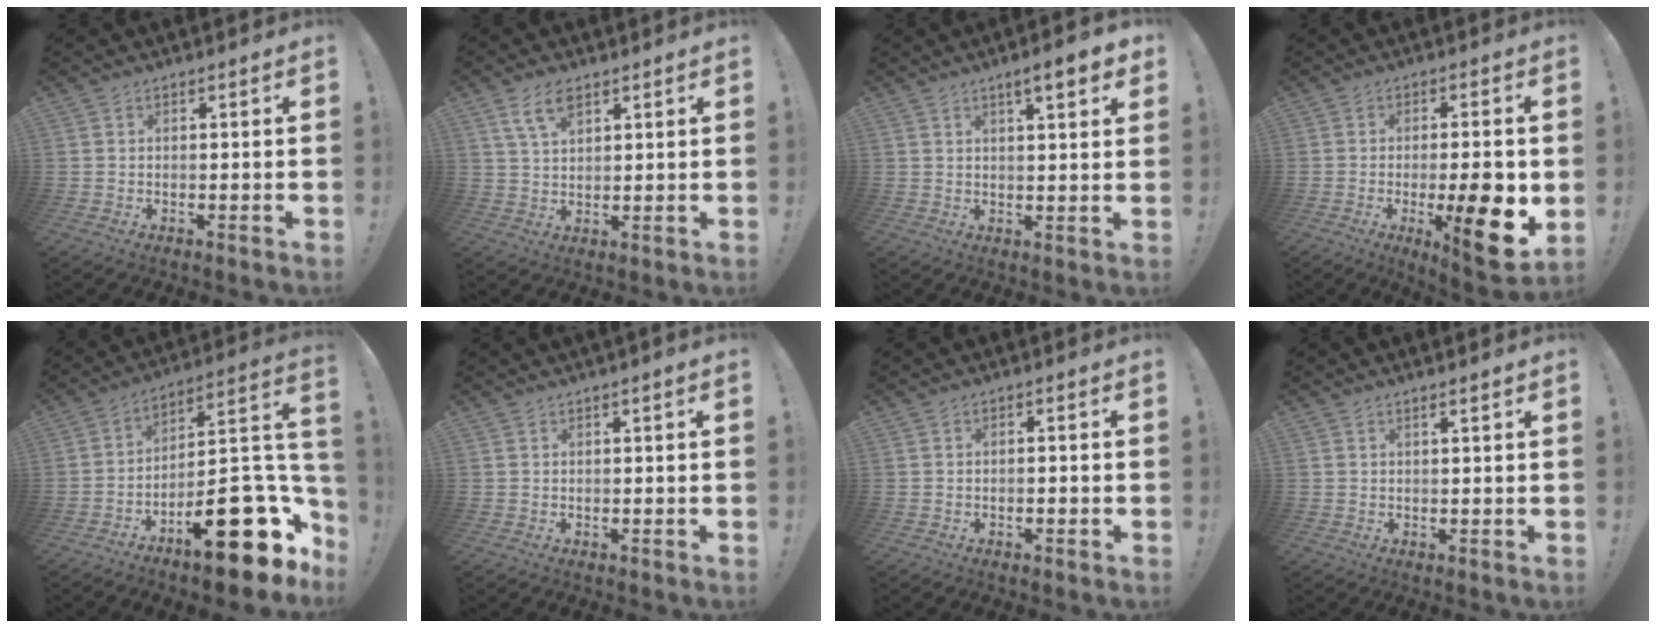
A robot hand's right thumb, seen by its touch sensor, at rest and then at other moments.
{"total": 6.7, "force": [3.9, 3.2, 4.3], "torque": [-0.077, -0.011, 0.073]}
{"total": 6.7, "force": [4.0, 1.2, 5.3], "torque": [-0.066, -0.022, 0.061]}
{"total": 13.9, "force": [-3.3, 3.0, 13.2], "torque": [-0.170, -0.003, -0.043]}
{"total": 24.5, "force": [-11.9, 9.2, 19.4], "torque": [-0.222, 0.068, -0.176]}
{"total": 1.0, "force": [0.4, -0.3, 0.9], "torque": [-0.015, -0.002, 0.005]}
{"total": 1.1, "force": [-0.8, 0.2, 0.6], "torque": [-0.011, 0.003, -0.014]}
{"total": 1.5, "force": [0.9, -0.3, 1.1], "torque": [-0.016, -0.003, 0.013]}